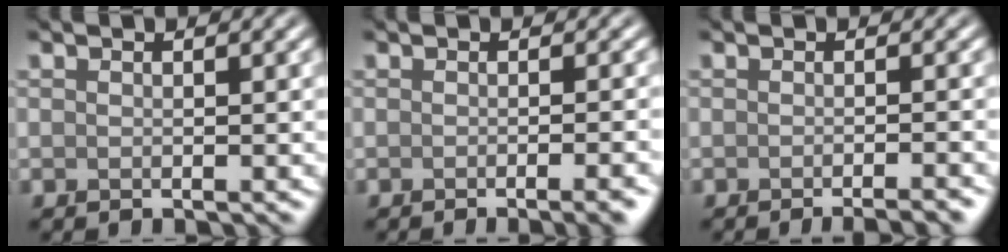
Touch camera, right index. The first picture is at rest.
{"total": 4.2, "force": [-1.8, 1.4, 3.6], "torque": [-0.012, 0.006, -0.021]}
{"total": 3.3, "force": [-2.3, 0.8, 2.3], "torque": [-0.011, 0.007, -0.030]}